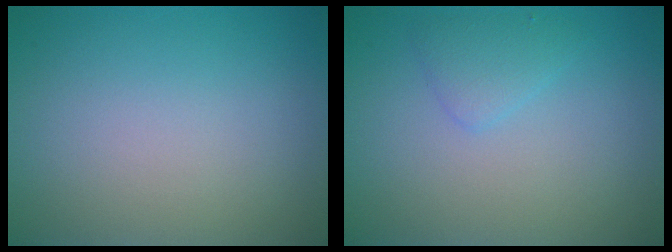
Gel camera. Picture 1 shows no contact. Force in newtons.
{"total": 1.6, "press": 1.6, "slide": 0.1}